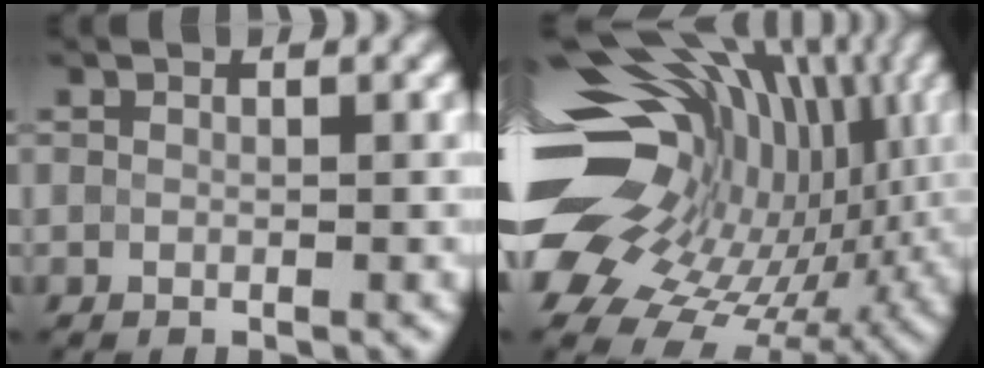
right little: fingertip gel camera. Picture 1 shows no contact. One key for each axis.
{"total": 19.7, "fx": 0.9, "fy": 13.6, "fz": 14.2, "tx": -0.255, "ty": -0.003, "tz": 0.031}